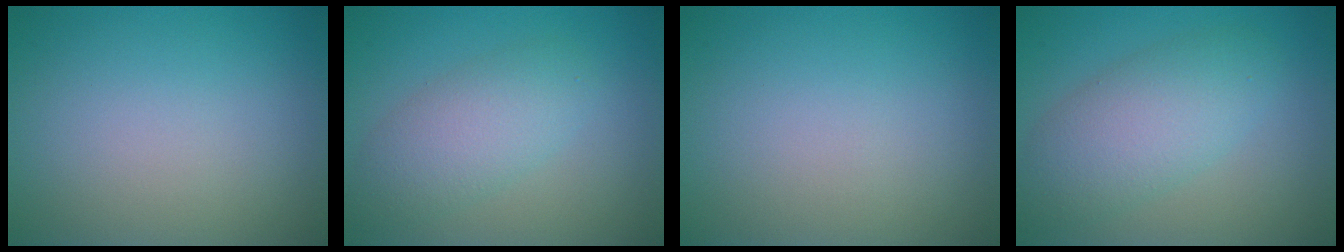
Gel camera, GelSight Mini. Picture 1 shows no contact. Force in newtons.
{"total": 4.1, "press": 4.1, "slide": 0.1}
{"total": 0.0}
{"total": 5.3, "press": 5.3, "slide": 0.3}